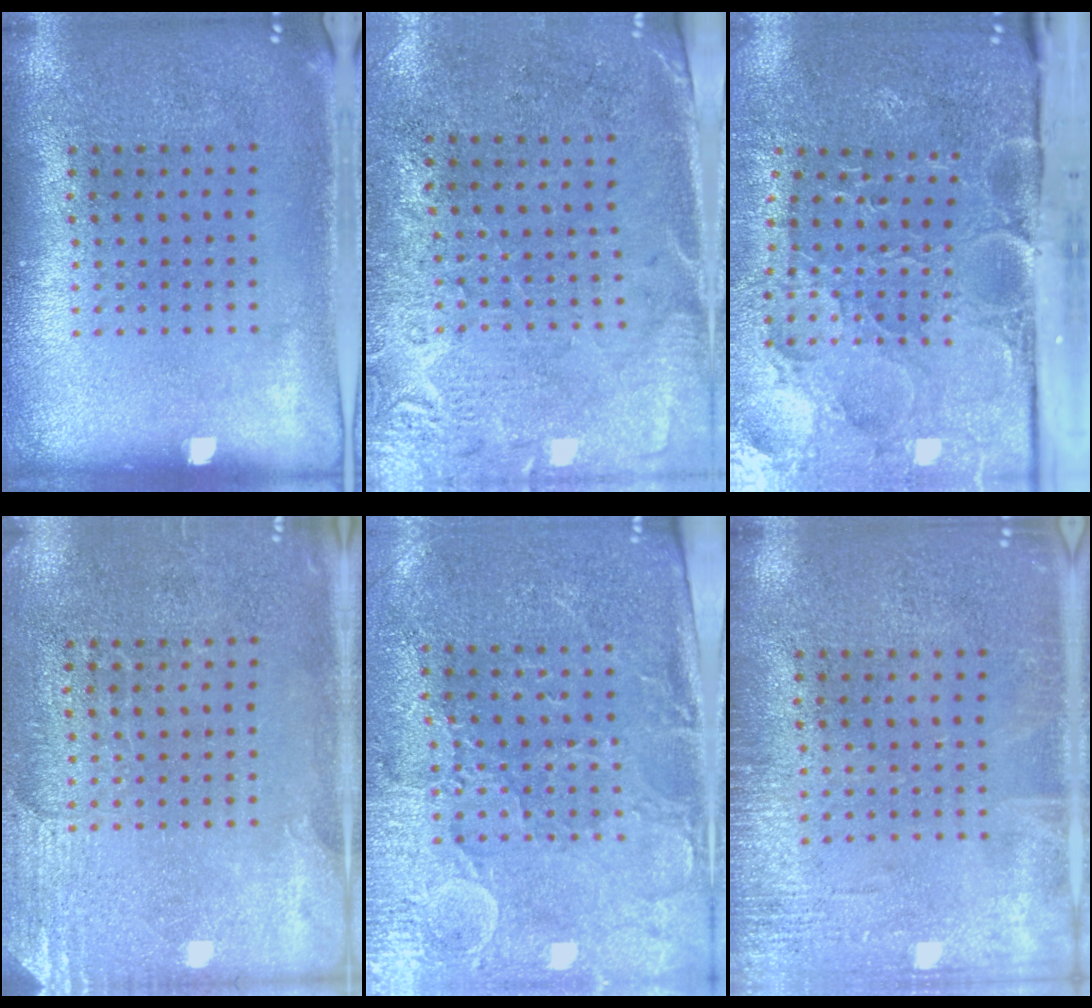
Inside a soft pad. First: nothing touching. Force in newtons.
{"total": 2.7, "press": 2.4, "slide": 1.4}
{"total": 4.4, "press": 3.8, "slide": 2.1}
{"total": 2.7, "press": 2.4, "slide": 1.2}
{"total": 3.2, "press": 3.0, "slide": 1.3}
{"total": 2.2, "press": 2.2, "slide": 0.3}